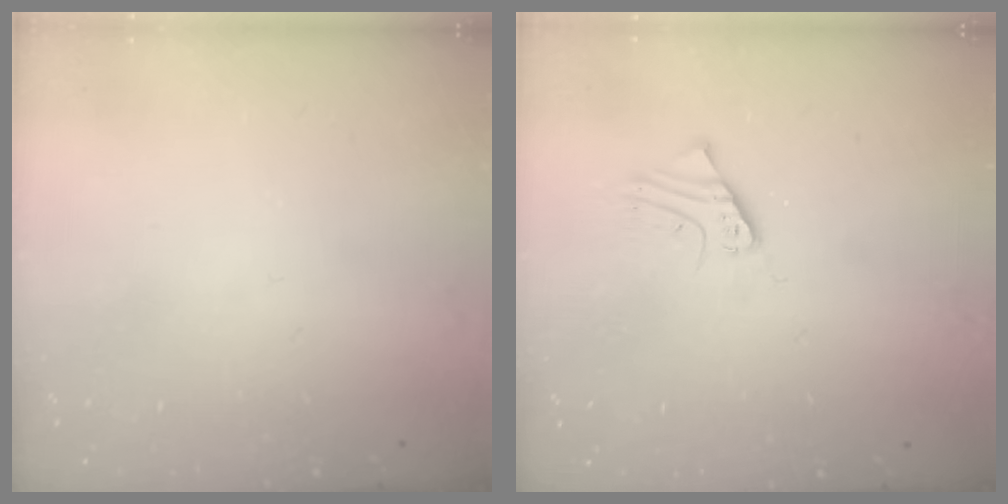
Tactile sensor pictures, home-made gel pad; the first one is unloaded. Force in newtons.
{"total": 2.1, "press": 2.1, "slide": 0.1}